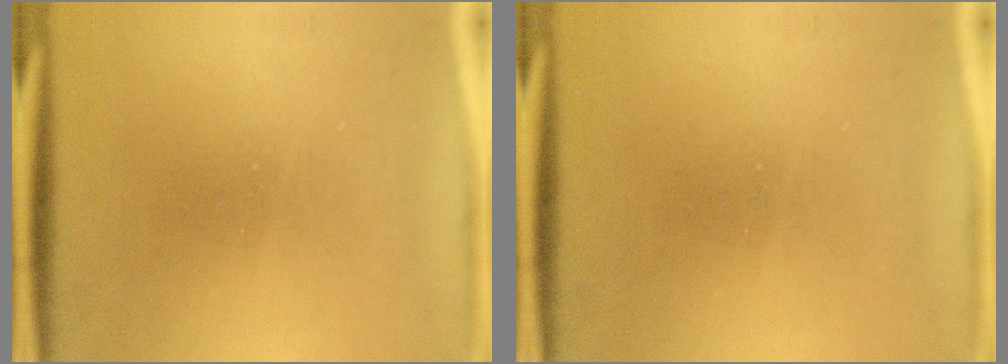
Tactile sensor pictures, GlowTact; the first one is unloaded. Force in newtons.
{"total": 0.0}